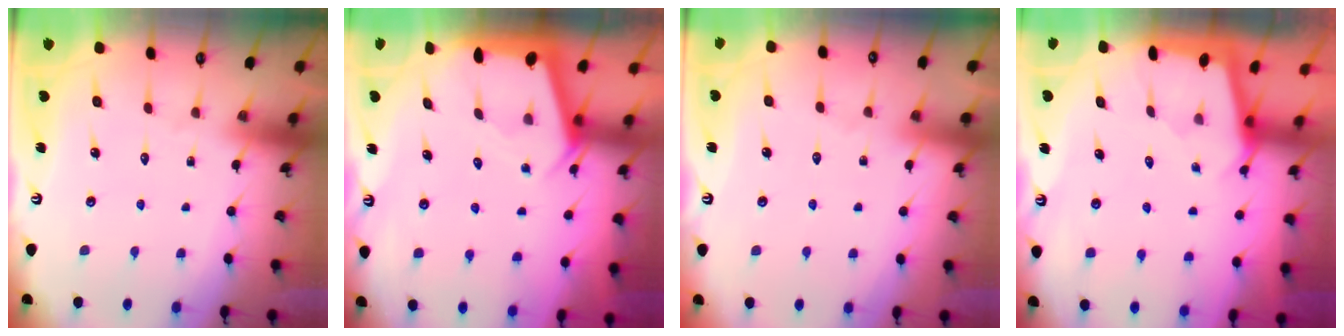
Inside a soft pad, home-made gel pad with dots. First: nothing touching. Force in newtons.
{"total": 2.4, "press": 2.4, "slide": 0.4}
{"total": 3.5, "press": 3.4, "slide": 0.6}
{"total": 1.9, "press": 1.9, "slide": 0.1}